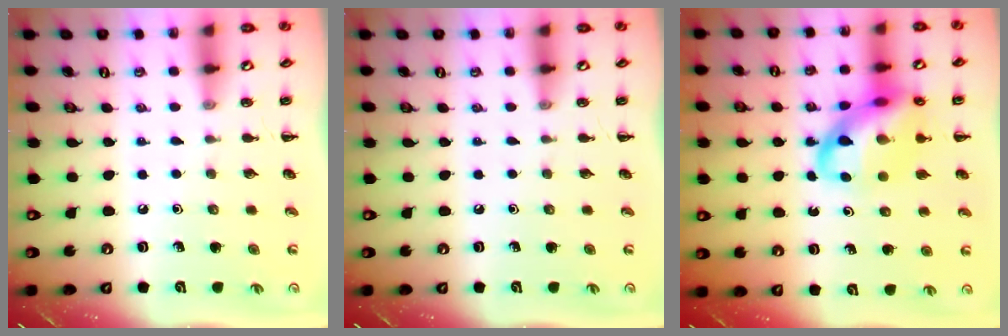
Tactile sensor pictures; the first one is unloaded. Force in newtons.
{"total": 0.0}
{"total": 16.0, "press": 15.6, "slide": 3.5}